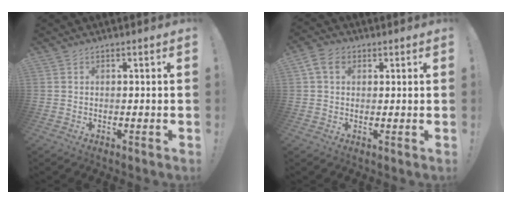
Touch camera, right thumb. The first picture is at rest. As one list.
[{"total": 6.3, "force": [2.4, 4.5, 3.7], "torque": [-0.070, 0.001, 0.045]}]